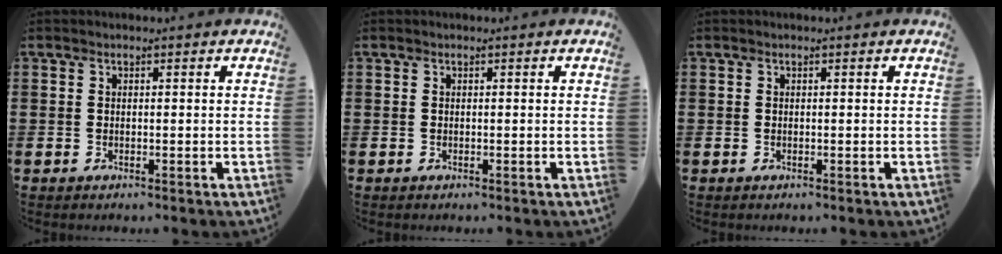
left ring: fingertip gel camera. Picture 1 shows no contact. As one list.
[{"total": 0.0}, {"total": 0.0}]